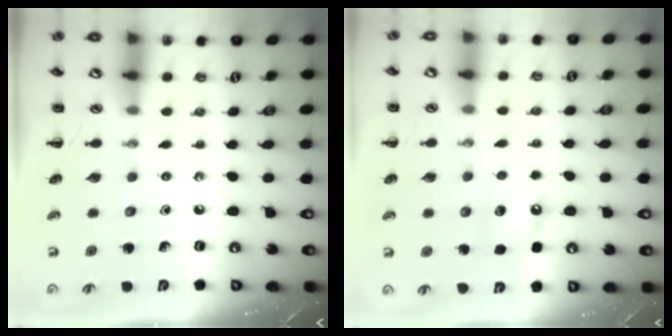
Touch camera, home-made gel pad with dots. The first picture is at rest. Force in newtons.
{"total": 5.1, "press": 4.9, "slide": 1.4}